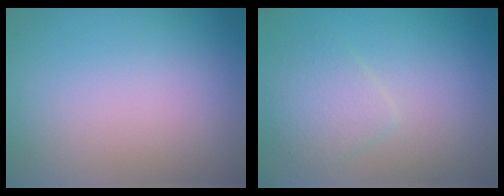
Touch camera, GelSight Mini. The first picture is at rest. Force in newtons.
{"total": 2.4, "press": 2.4, "slide": 0.1}